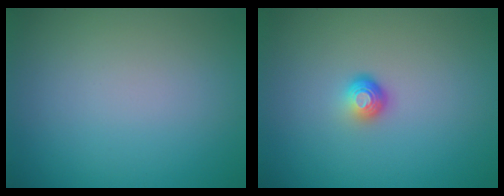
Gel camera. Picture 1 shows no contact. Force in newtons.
{"total": 1.6, "press": 1.0, "slide": 1.3}